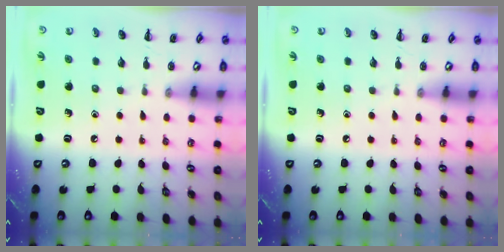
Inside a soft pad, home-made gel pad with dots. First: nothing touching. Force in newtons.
{"total": 0.0}